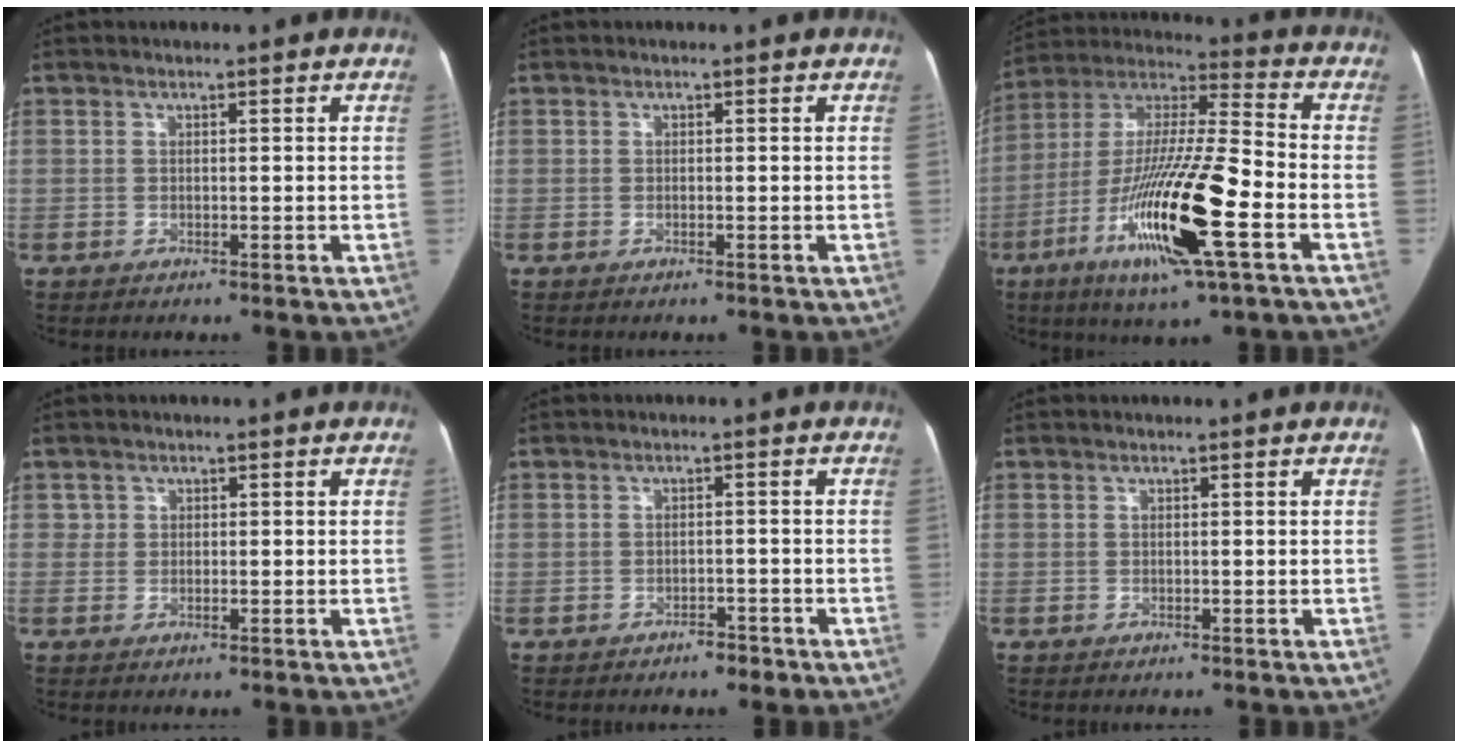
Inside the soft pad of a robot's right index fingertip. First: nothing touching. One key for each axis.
{"total": 0.0}
{"total": 20.5, "fx": -7.4, "fy": 2.1, "fz": 19.0, "tx": -0.372, "ty": -0.024, "tz": -0.136}
{"total": 1.1, "fx": 0.3, "fy": 1.0, "fz": -0.3, "tx": 0.020, "ty": -0.004, "tz": -0.004}
{"total": 2.1, "fx": -1.6, "fy": 1.2, "fz": 0.6, "tx": -0.008, "ty": 0.008, "tz": -0.017}
{"total": 0.0}